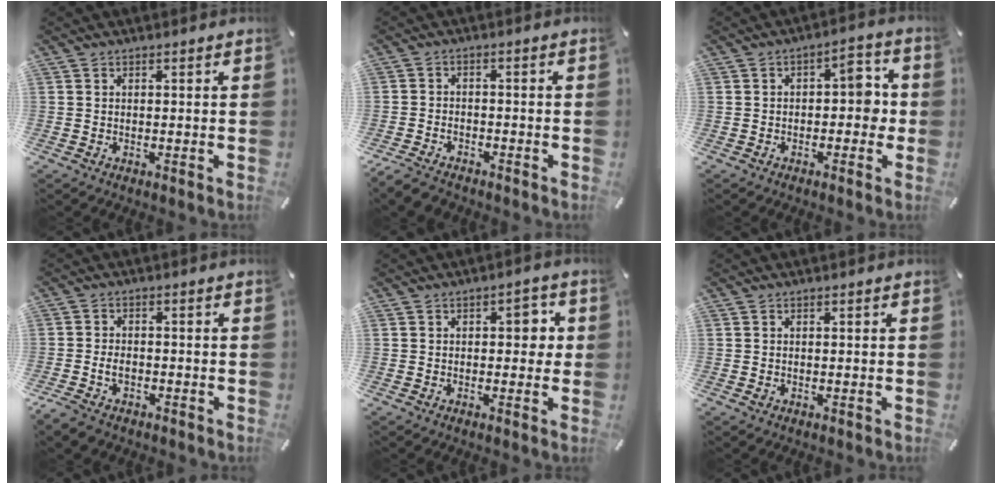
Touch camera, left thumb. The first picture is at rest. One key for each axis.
{"total": 3.9, "fx": -3.2, "fy": 2.0, "fz": 1.1, "tx": -0.028, "ty": 0.016, "tz": -0.065}
{"total": 6.7, "fx": -0.5, "fy": 4.0, "fz": 5.3, "tx": -0.060, "ty": 0.006, "tz": -0.020}
{"total": 3.8, "fx": -1.7, "fy": 2.6, "fz": 2.2, "tx": -0.052, "ty": 0.006, "tz": -0.034}
{"total": 4.3, "fx": 0.3, "fy": 2.8, "fz": 3.3, "tx": -0.034, "ty": 0.001, "tz": -0.005}
{"total": 0.6, "fx": 0.0, "fy": 0.4, "fz": 0.4, "tx": 0.001, "ty": -0.004, "tz": -0.002}